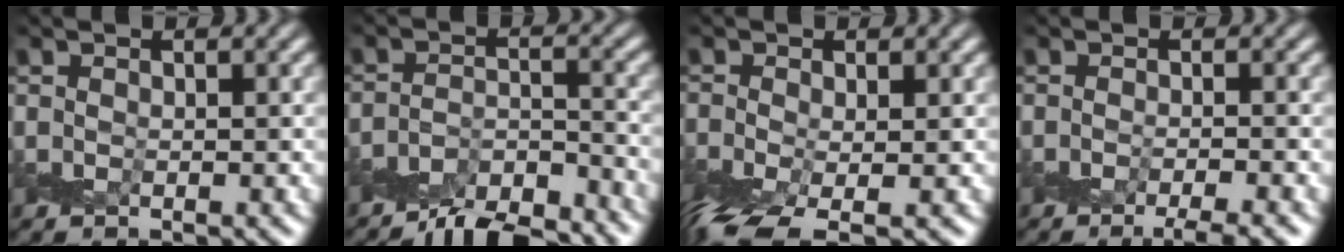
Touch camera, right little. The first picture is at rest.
{"total": 6.8, "force": [-6.3, 1.0, 2.2], "torque": [-0.035, -0.008, -0.108]}
{"total": 5.5, "force": [-3.3, 1.9, 4.0], "torque": [-0.092, -0.018, -0.068]}
{"total": 2.6, "force": [-2.1, -0.1, 1.6], "torque": [-0.023, -0.003, -0.040]}